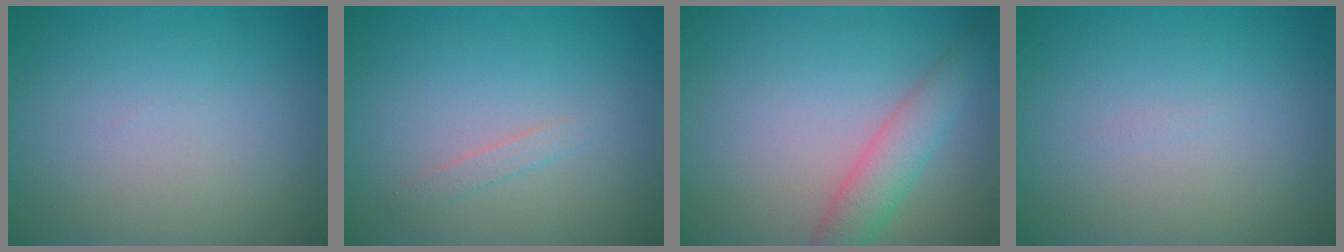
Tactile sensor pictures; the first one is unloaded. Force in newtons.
{"total": 0.9, "press": 0.9, "slide": 0.1}
{"total": 3.7, "press": 3.7, "slide": 0.2}
{"total": 0.0}